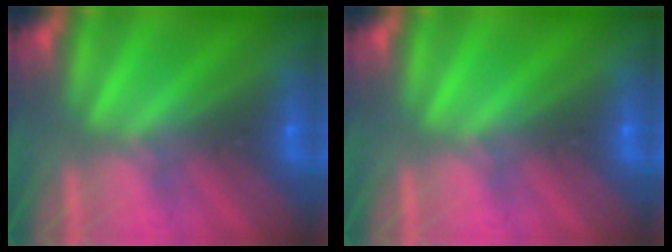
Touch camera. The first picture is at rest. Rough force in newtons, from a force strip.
{"total": 0.0}